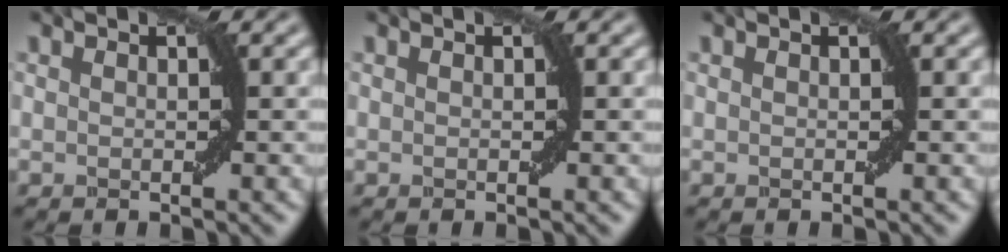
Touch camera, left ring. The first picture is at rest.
{"total": 0.0}
{"total": 0.0}